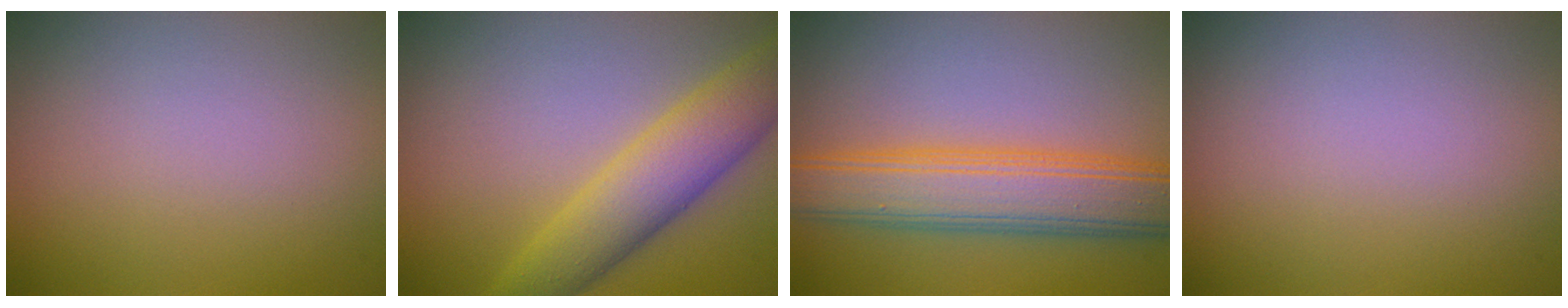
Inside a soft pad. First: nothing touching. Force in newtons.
{"total": 5.9, "press": 5.9, "slide": 0.2}
{"total": 7.1, "press": 7.1, "slide": 0.1}
{"total": 0.0}